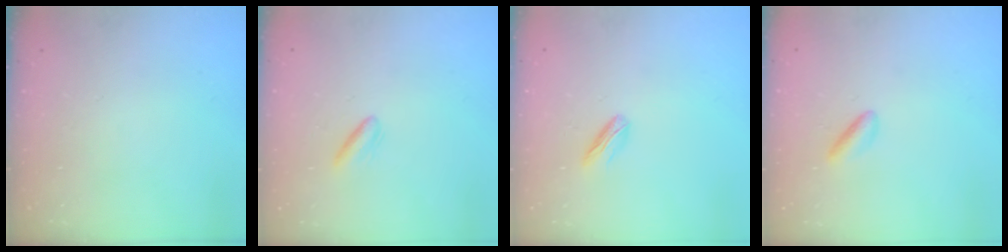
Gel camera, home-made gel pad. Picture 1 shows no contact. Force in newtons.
{"total": 3.3, "press": 3.1, "slide": 1.2}
{"total": 3.0, "press": 2.9, "slide": 0.8}
{"total": 2.1, "press": 2.0, "slide": 0.8}